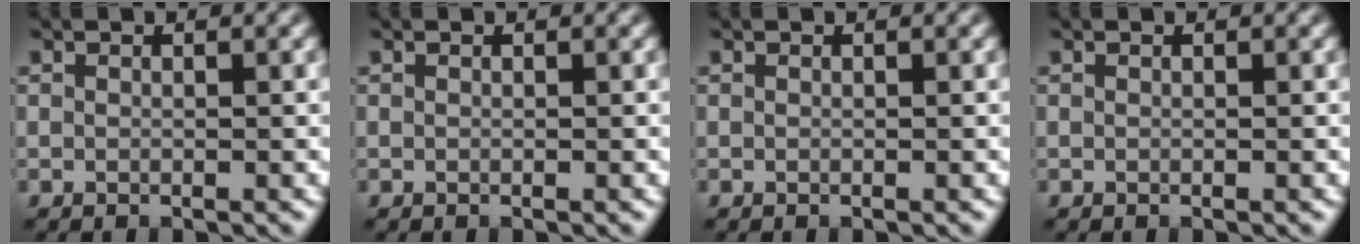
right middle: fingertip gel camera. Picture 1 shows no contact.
{"total": 0.0}
{"total": 0.0}
{"total": 0.0}